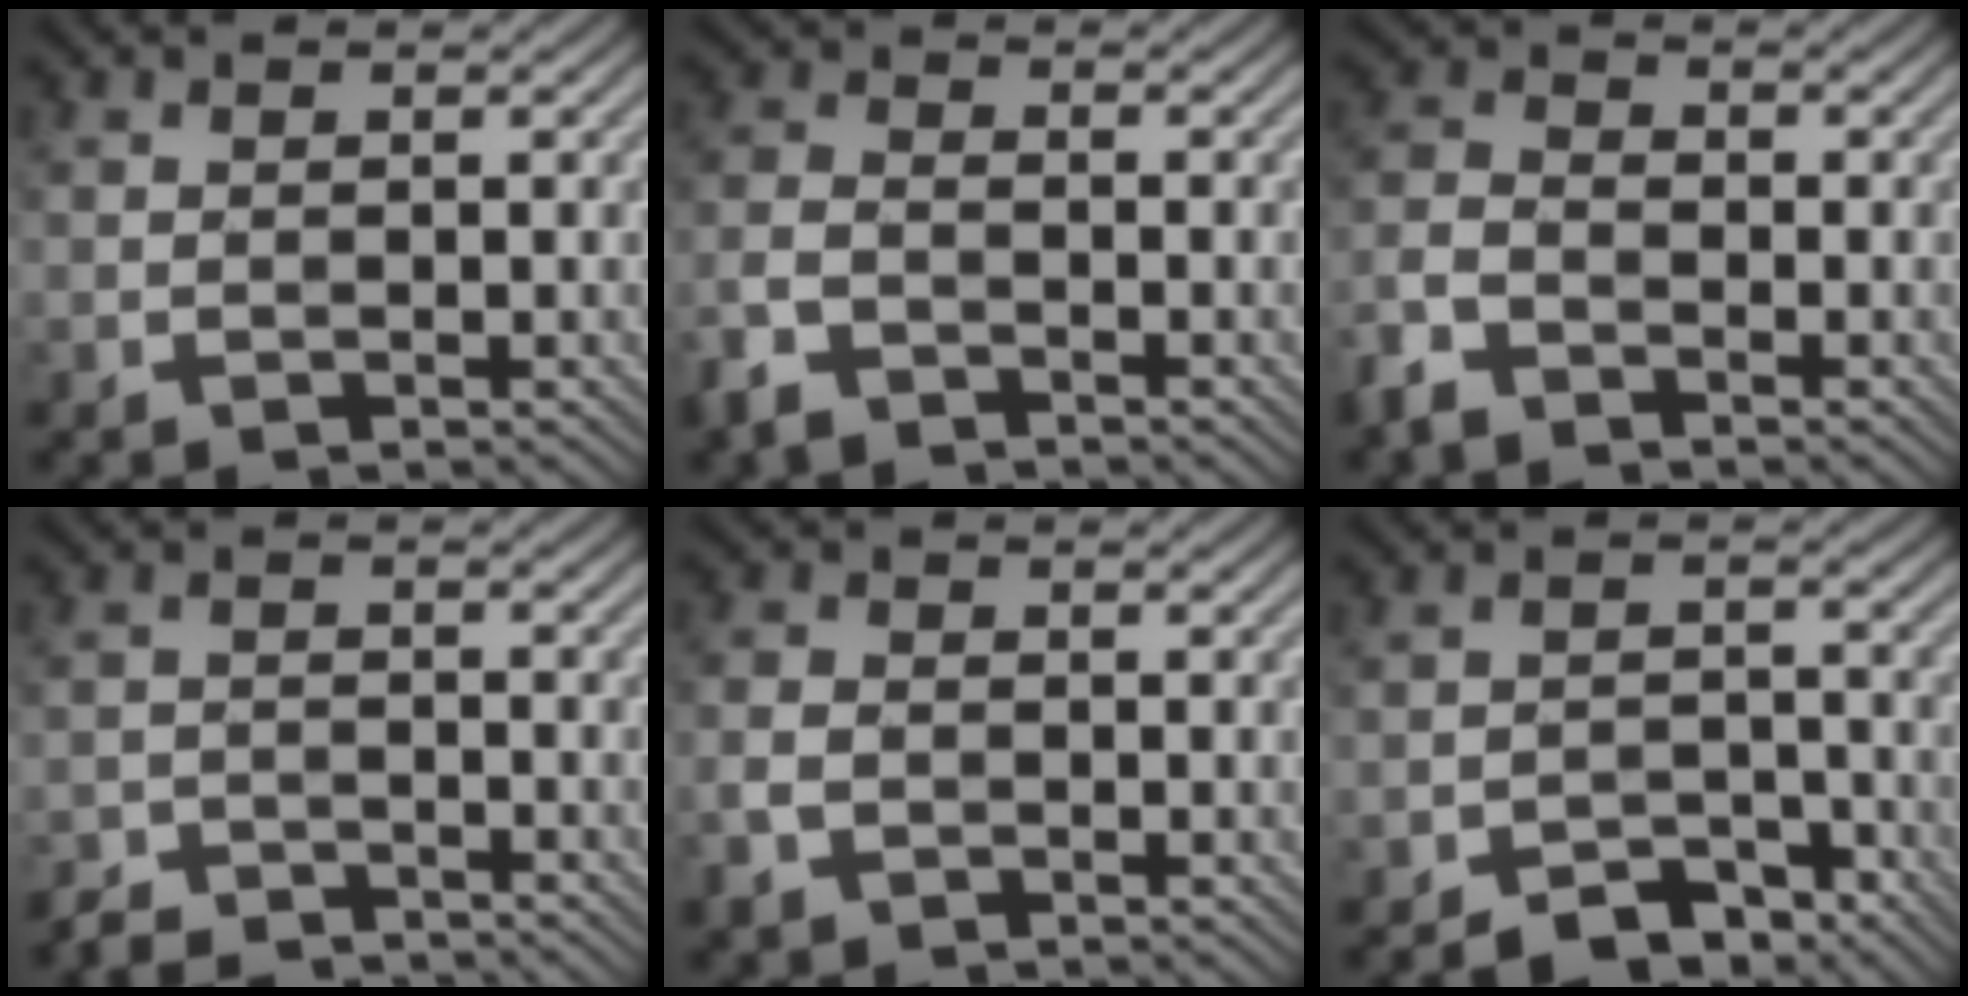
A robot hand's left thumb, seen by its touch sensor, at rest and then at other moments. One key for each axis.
{"total": 4.8, "fx": -3.5, "fy": 2.2, "fz": 2.5, "tx": -0.062, "ty": -0.006, "tz": -0.084}
{"total": 5.1, "fx": -3.6, "fy": 2.5, "fz": 2.5, "tx": -0.064, "ty": -0.003, "tz": -0.091}
{"total": 4.0, "fx": -3.8, "fy": 0.9, "fz": 0.8, "tx": -0.010, "ty": -0.002, "tz": -0.077}
{"total": 3.3, "fx": -1.7, "fy": 2.3, "fz": 1.7, "tx": -0.049, "ty": -0.006, "tz": -0.042}
{"total": 5.3, "fx": -4.5, "fy": 2.3, "fz": 1.7, "tx": -0.020, "ty": 0.005, "tz": -0.075}